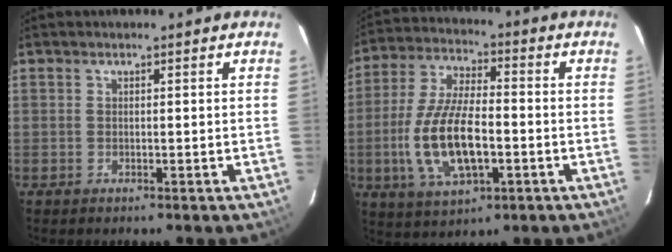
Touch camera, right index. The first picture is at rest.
{"total": 14.9, "force": [-3.5, 6.1, 13.2], "torque": [-0.277, -0.006, -0.060]}